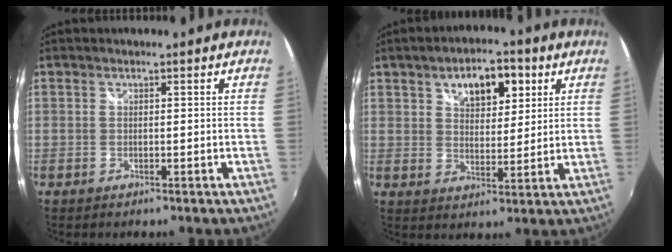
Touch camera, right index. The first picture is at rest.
{"total": 9.5, "force": [4.6, 5.1, 6.6], "torque": [-0.099, 0.021, 0.074]}